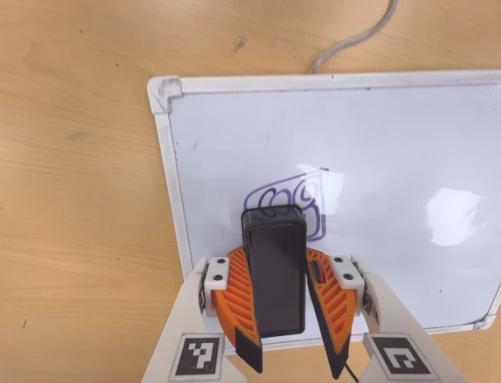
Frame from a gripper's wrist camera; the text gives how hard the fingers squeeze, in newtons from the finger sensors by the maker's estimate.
{"total": 13.6, "left": 14.6, "right": 12.5}